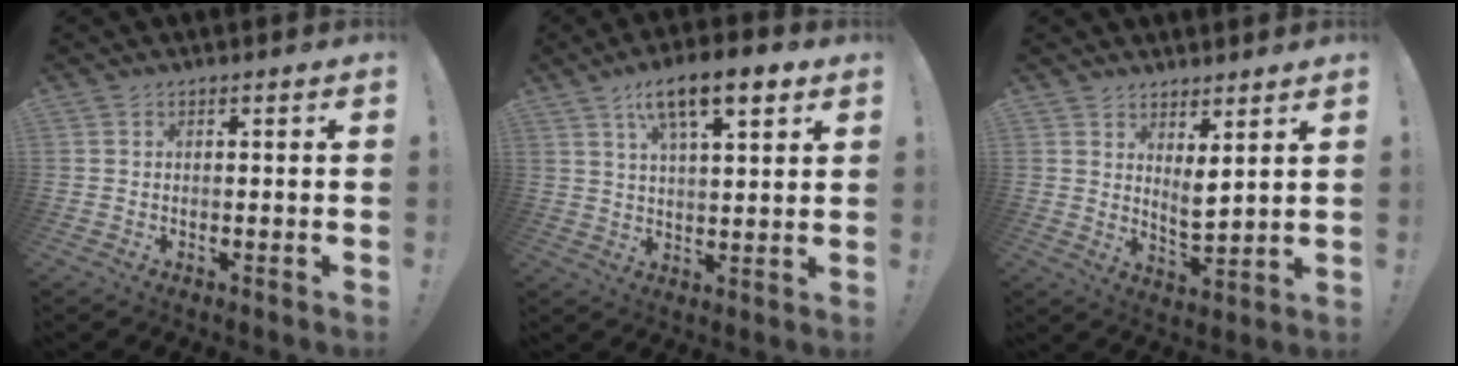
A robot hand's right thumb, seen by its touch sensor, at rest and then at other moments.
{"total": 12.6, "force": [7.0, 4.2, 9.6], "torque": [-0.156, -0.022, 0.117]}
{"total": 5.3, "force": [4.0, 1.4, 3.2], "torque": [-0.048, -0.036, 0.071]}